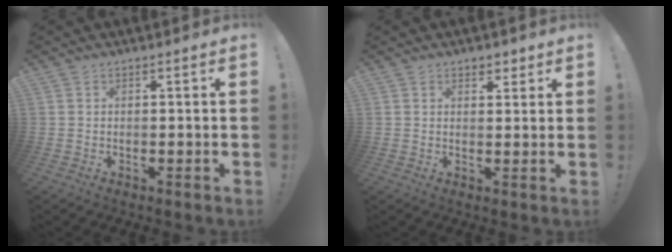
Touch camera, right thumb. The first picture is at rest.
{"total": 3.0, "force": [2.1, 2.0, 0.7], "torque": [0.010, -0.012, 0.034]}